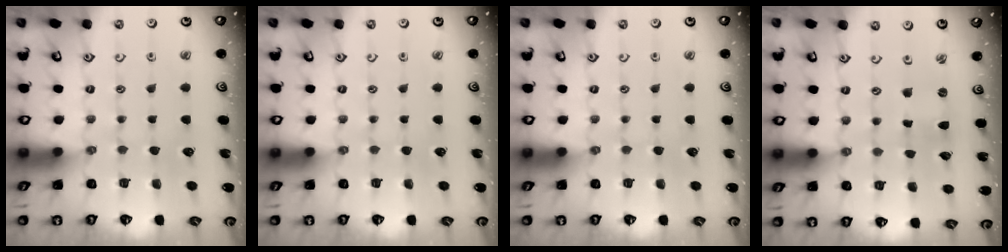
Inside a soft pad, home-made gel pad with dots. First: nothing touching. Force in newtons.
{"total": 0.0}
{"total": 0.0}
{"total": 0.0}